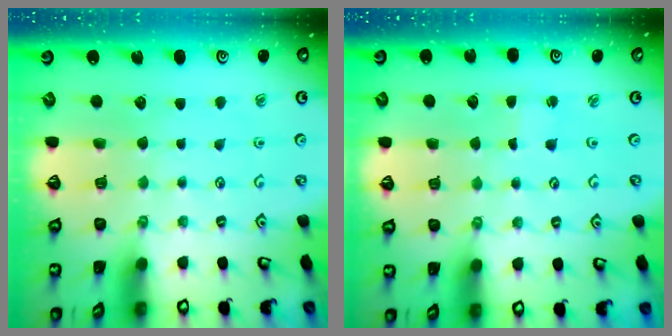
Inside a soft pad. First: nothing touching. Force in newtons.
{"total": 1.0, "press": 1.0, "slide": 0.1}